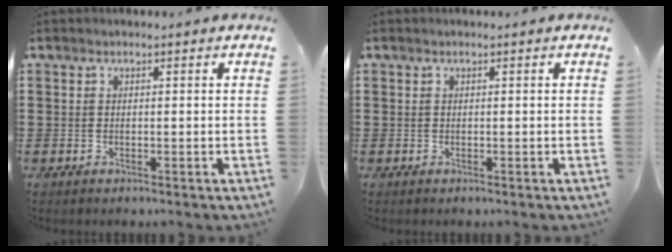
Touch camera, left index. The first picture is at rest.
{"total": 0.0}